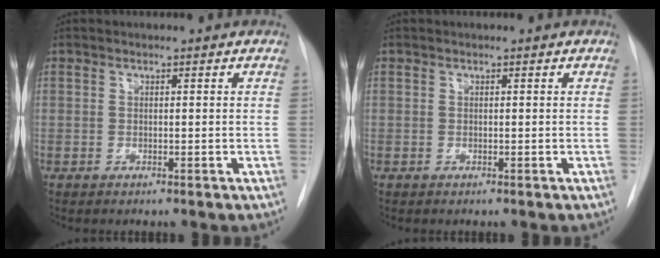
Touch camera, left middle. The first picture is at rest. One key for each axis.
{"total": 0.0}